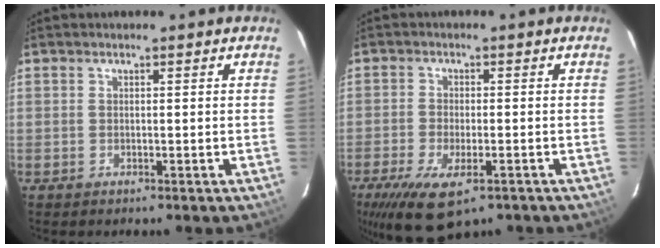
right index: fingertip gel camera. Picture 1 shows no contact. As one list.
[{"total": 12.4, "force": [-7.5, 4.9, 8.6], "torque": [-0.192, -0.041, -0.123]}]